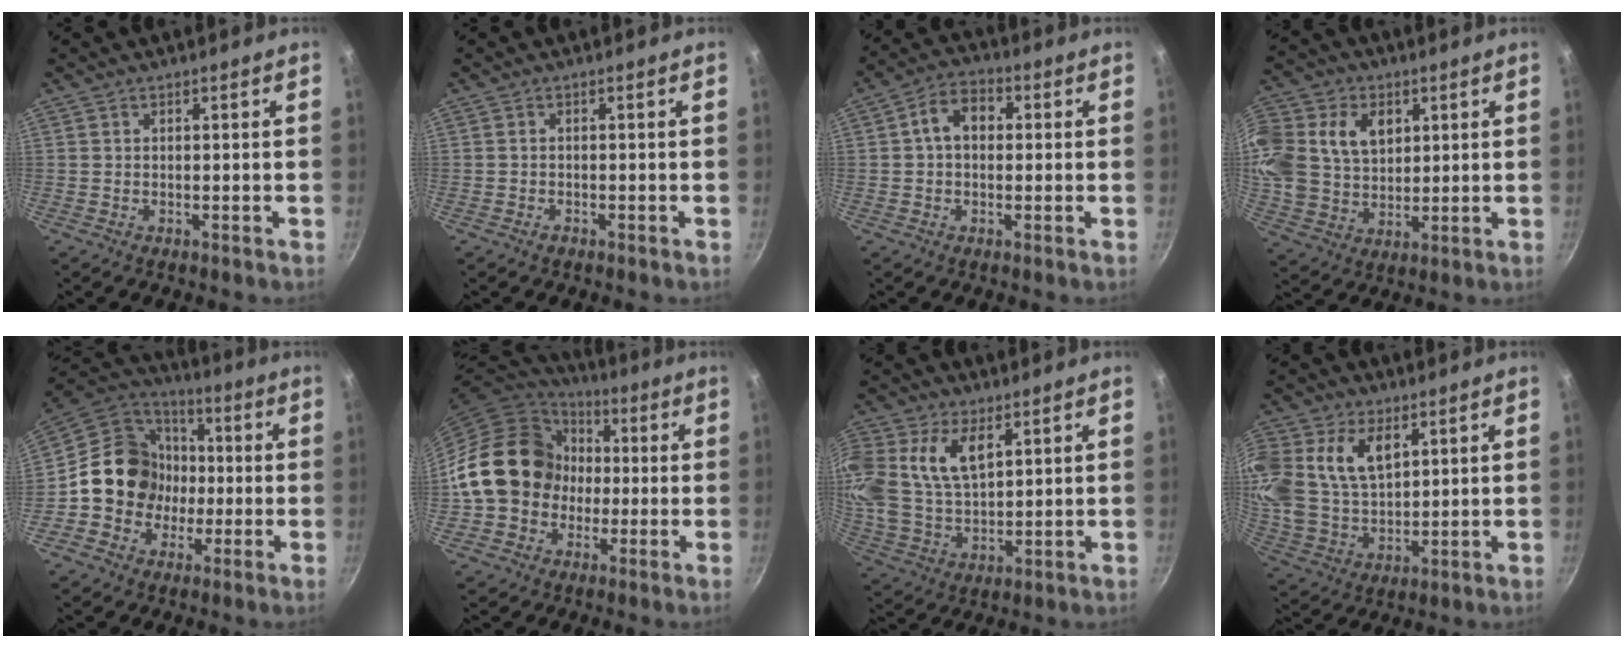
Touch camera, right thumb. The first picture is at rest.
{"total": 0.9, "force": [-0.6, 0.5, 0.3], "torque": [-0.010, 0.005, -0.013]}
{"total": 7.3, "force": [0.9, 5.2, 5.0], "torque": [-0.060, 0.019, 0.002]}
{"total": 22.6, "force": [6.8, 17.2, 13.1], "torque": [-0.307, 0.031, 0.127]}
{"total": 16.7, "force": [-1.4, 14.8, 7.5], "torque": [-0.093, 0.038, -0.032]}
{"total": 17.7, "force": [-0.3, 15.4, 8.9], "torque": [-0.125, 0.039, -0.008]}
{"total": 16.8, "force": [6.1, 10.6, 11.5], "torque": [-0.244, -0.008, 0.120]}
{"total": 18.7, "force": [6.5, 12.6, 12.2], "torque": [-0.257, -0.006, 0.129]}